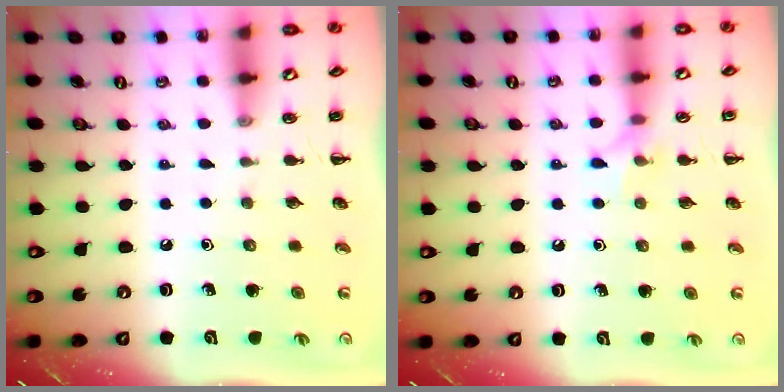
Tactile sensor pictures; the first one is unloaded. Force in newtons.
{"total": 5.7, "press": 5.6, "slide": 1.2}